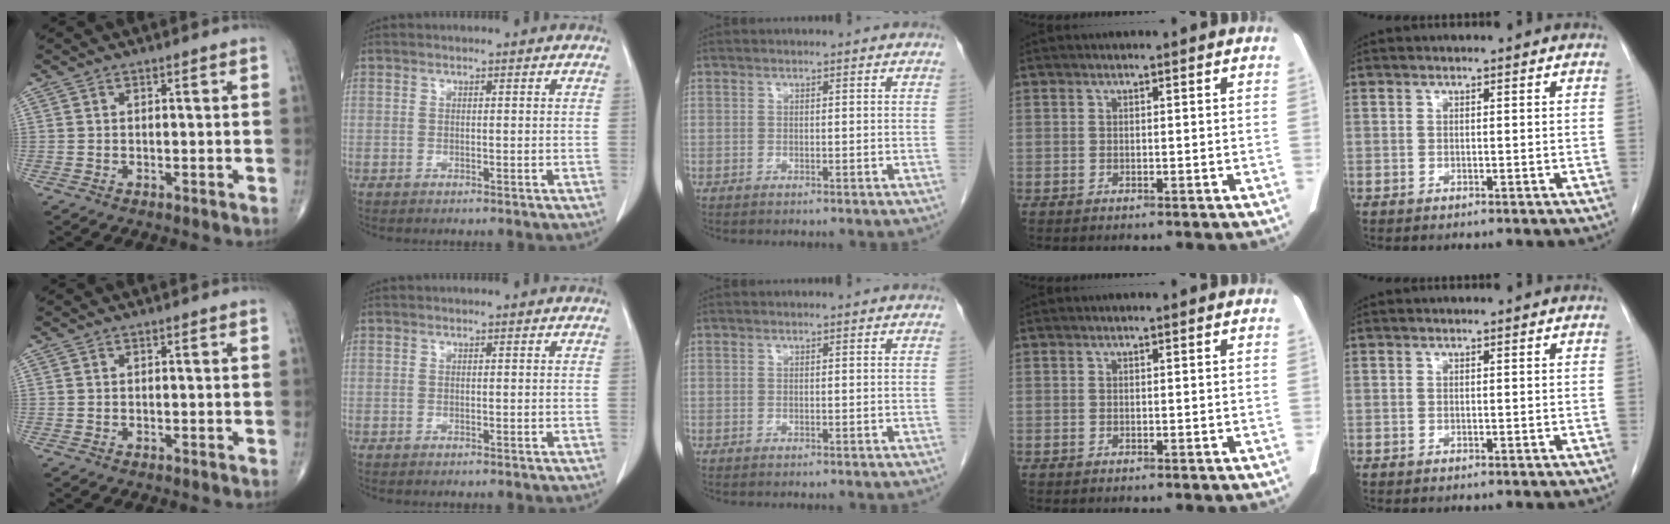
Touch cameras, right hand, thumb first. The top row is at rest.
{}